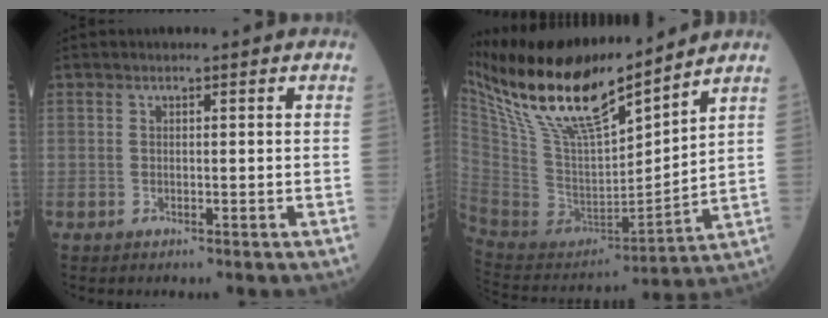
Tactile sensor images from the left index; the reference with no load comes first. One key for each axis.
{"total": 20.9, "fx": 16.4, "fy": 3.5, "fz": 12.4, "tx": -0.239, "ty": 0.002, "tz": 0.310}